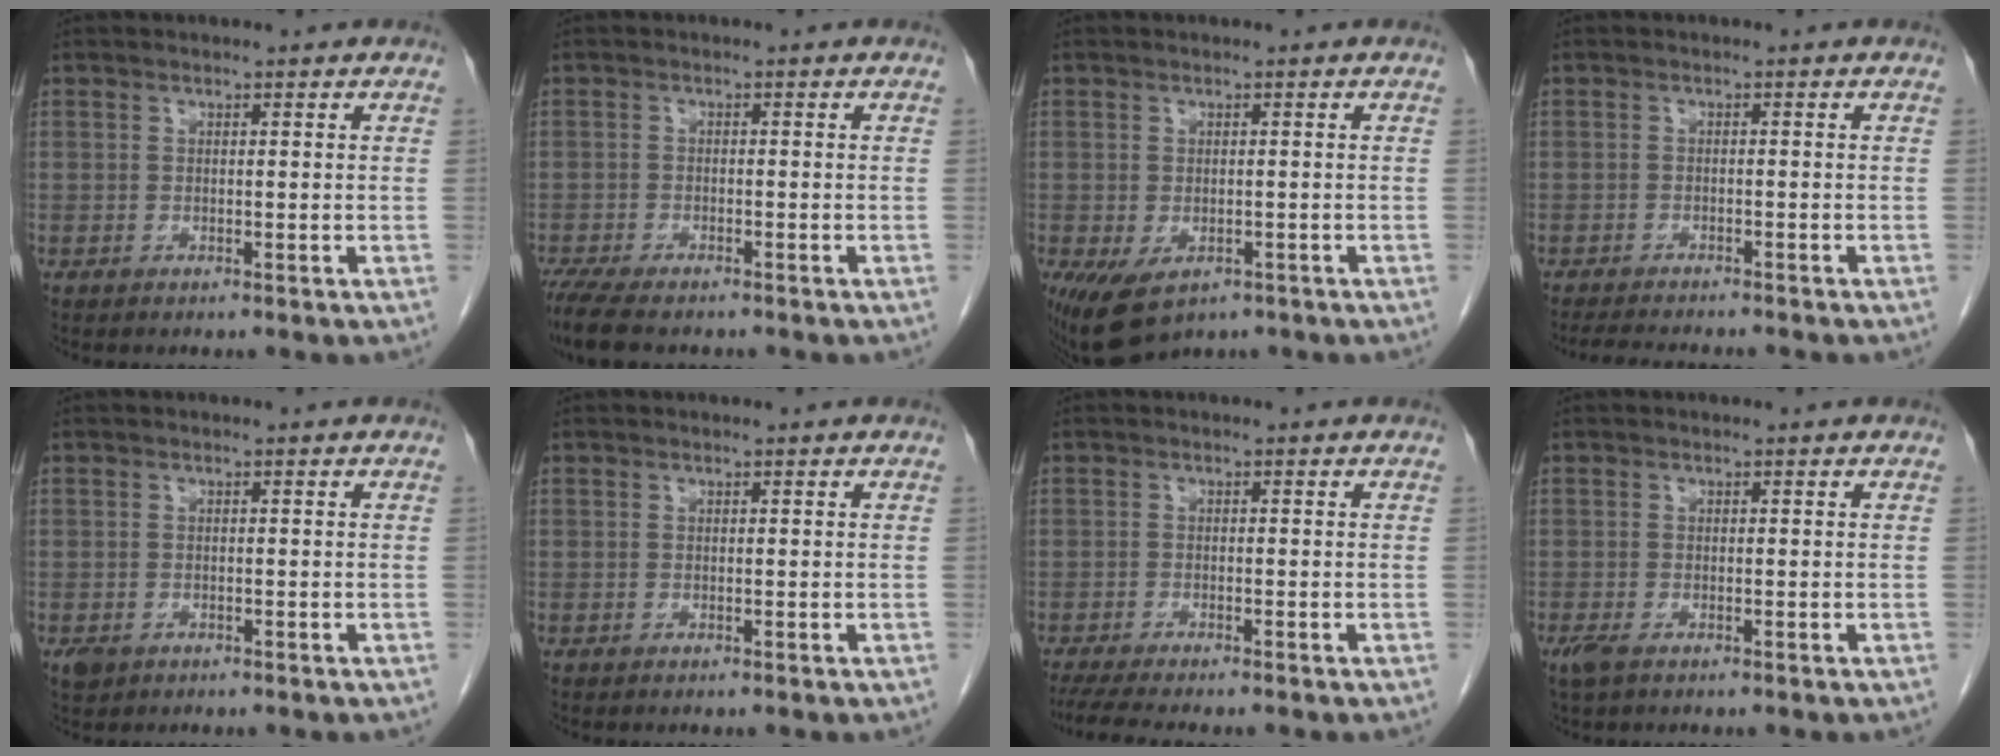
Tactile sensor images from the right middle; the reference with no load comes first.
{"total": 7.3, "force": [-5.9, 2.0, 3.9], "torque": [-0.070, -0.016, -0.098]}
{"total": 6.2, "force": [-3.5, 3.5, 3.8], "torque": [-0.065, -0.010, -0.049]}
{"total": 7.3, "force": [-6.6, 1.0, 3.0], "torque": [-0.043, -0.012, -0.098]}
{"total": 1.7, "force": [-0.8, 1.3, 0.6], "torque": [-0.014, 0.001, -0.007]}
{"total": 0.0}
{"total": 6.1, "force": [-5.1, 0.3, 3.2], "torque": [-0.049, -0.014, -0.085]}
{"total": 2.1, "force": [-1.3, 0.9, 1.5], "torque": [-0.039, -0.007, -0.022]}